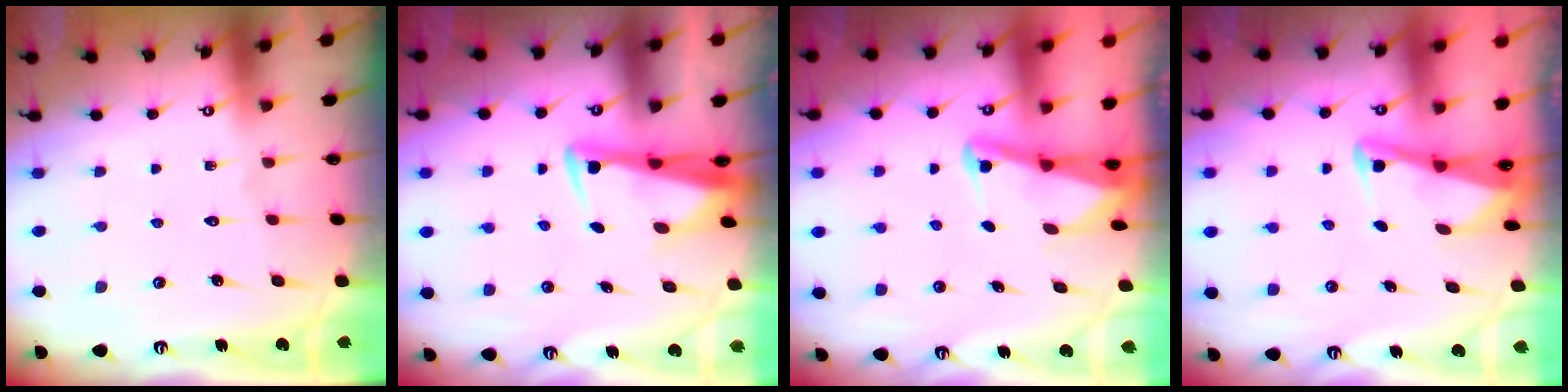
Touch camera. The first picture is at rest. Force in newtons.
{"total": 4.0, "press": 3.8, "slide": 1.2}
{"total": 2.6, "press": 2.5, "slide": 0.6}
{"total": 2.9, "press": 2.9, "slide": 0.4}